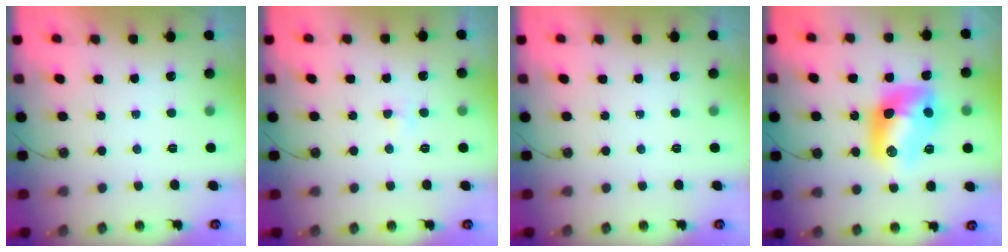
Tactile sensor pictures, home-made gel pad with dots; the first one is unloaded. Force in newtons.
{"total": 2.1, "press": 2.0, "slide": 0.3}
{"total": 0.0}
{"total": 12.8, "press": 12.8, "slide": 1.1}